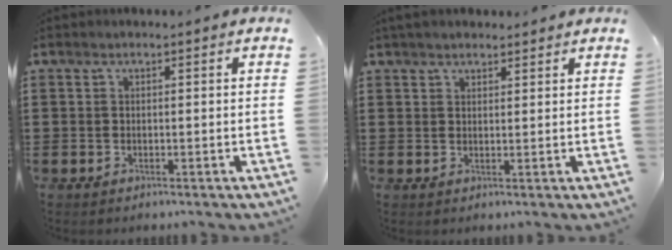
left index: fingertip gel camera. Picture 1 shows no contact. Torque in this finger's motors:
{"motor_torque": [1.12, -1.02, 0.04, 0.14]}